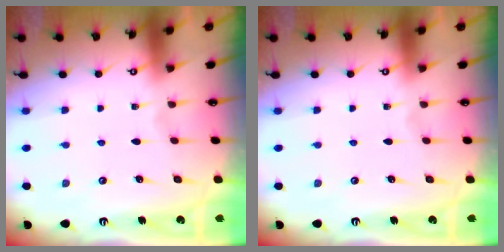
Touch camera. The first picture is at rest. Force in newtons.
{"total": 0.0}